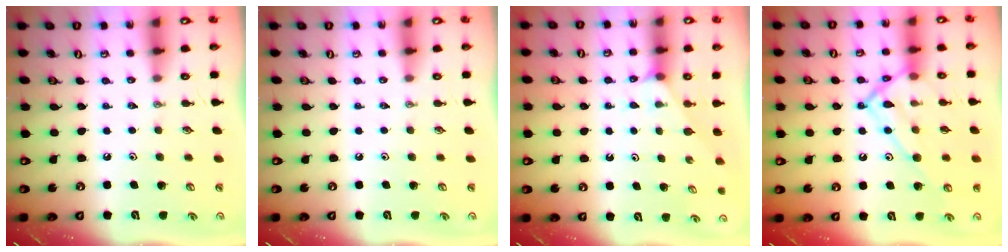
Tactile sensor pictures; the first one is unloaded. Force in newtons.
{"total": 0.0}
{"total": 2.6, "press": 2.6, "slide": 0.3}
{"total": 15.9, "press": 15.9, "slide": 1.3}